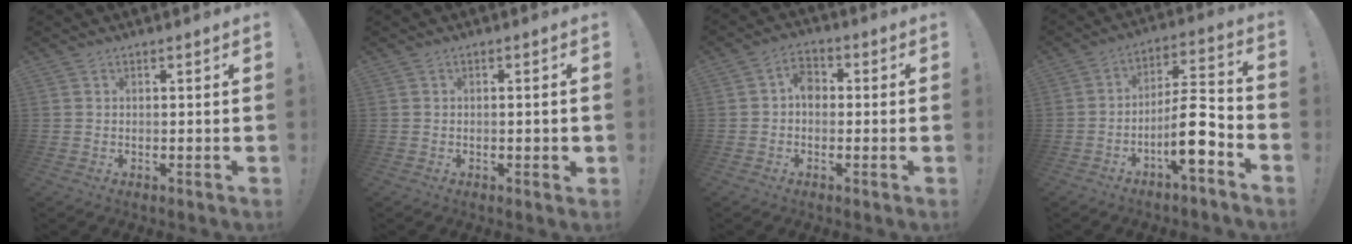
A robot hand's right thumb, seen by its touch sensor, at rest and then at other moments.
{"total": 1.6, "force": [-0.5, 0.4, 1.5], "torque": [-0.021, 0.003, -0.010]}
{"total": 5.1, "force": [-0.3, 3.8, 3.5], "torque": [-0.055, 0.012, -0.005]}
{"total": 12.9, "force": [-5.6, 3.6, 11.0], "torque": [-0.173, 0.029, -0.093]}